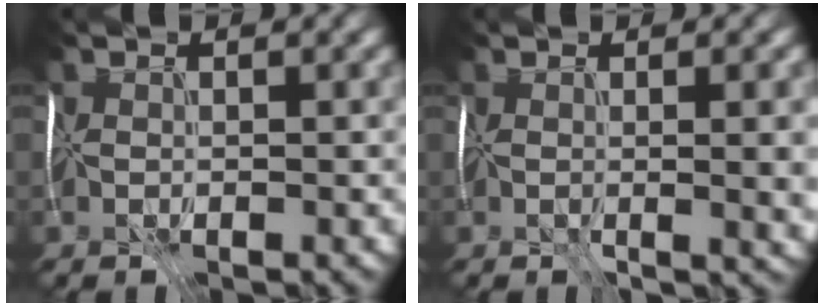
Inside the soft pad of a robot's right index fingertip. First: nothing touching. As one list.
[{"total": 5.0, "force": [-0.2, 1.5, 4.8], "torque": [-0.057, -0.019, 0.017]}]